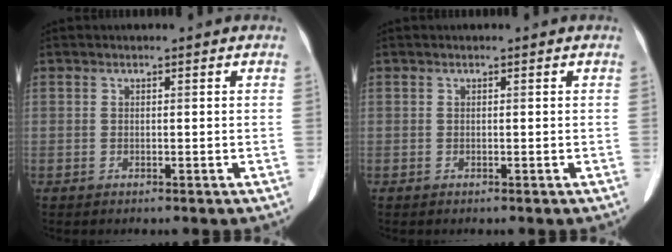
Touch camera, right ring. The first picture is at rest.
{"total": 0.0}